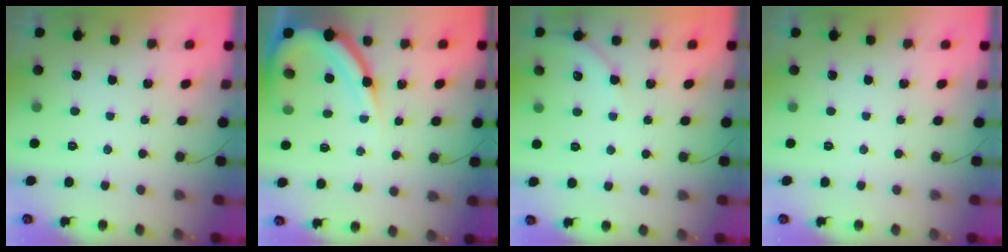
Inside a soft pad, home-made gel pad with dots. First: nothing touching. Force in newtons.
{"total": 12.7, "press": 12.6, "slide": 1.5}
{"total": 4.3, "press": 4.3, "slide": 0.6}
{"total": 0.0}